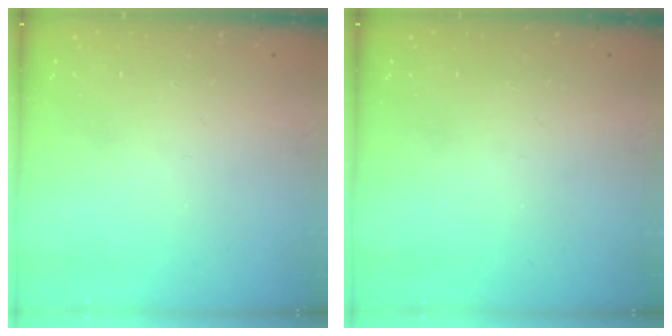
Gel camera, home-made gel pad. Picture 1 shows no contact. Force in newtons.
{"total": 0.0}